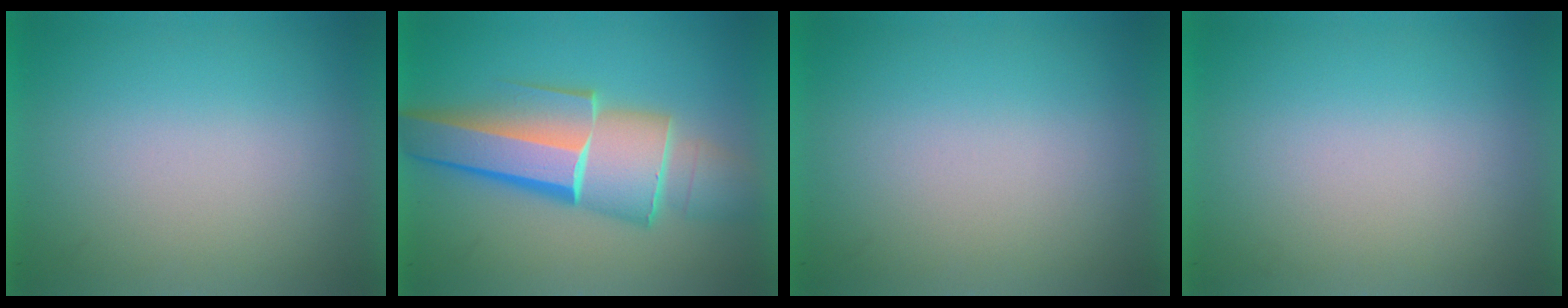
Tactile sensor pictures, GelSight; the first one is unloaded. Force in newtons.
{"total": 8.1}
{"total": 0.0}
{"total": 0.0}